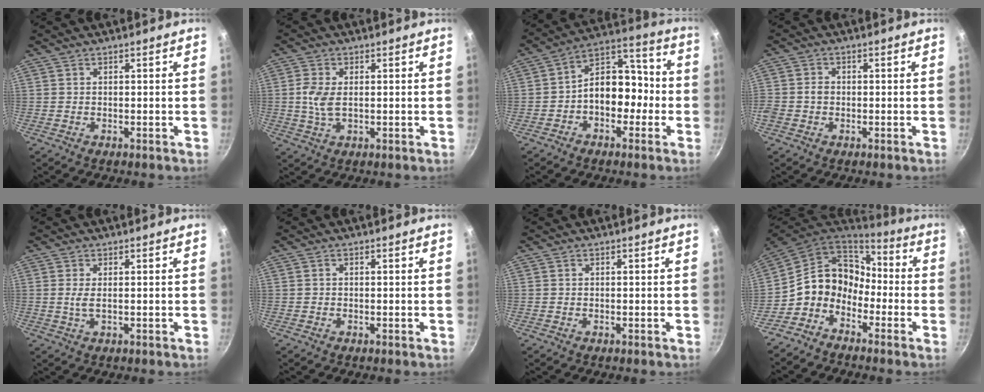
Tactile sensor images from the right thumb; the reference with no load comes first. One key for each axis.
{"total": 5.1, "fx": 0.3, "fy": 2.8, "fz": 4.2, "tx": -0.100, "ty": 0.001, "tz": 0.007}
{"total": 12.7, "fx": -2.1, "fy": 8.3, "fz": 9.3, "tx": -0.111, "ty": 0.048, "tz": -0.049}
{"total": 3.4, "fx": -0.4, "fy": 2.9, "fz": 1.7, "tx": -0.024, "ty": 0.009, "tz": -0.008}
{"total": 1.9, "fx": 0.2, "fy": 0.7, "fz": 1.8, "tx": -0.047, "ty": -0.002, "tz": 0.008}
{"total": 0.0}
{"total": 0.0}
{"total": 11.9, "fx": -4.9, "fy": 9.3, "fz": 5.5, "tx": -0.076, "ty": 0.086, "tz": -0.103}